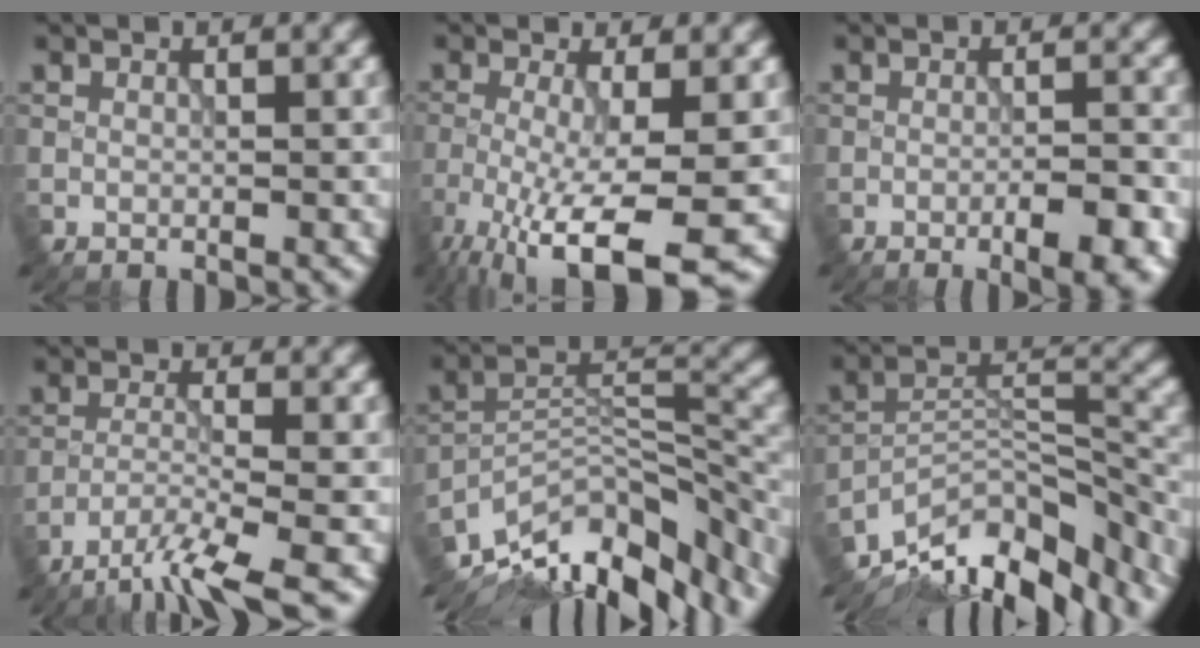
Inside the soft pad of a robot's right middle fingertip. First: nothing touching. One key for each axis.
{"total": 8.4, "fx": -4.2, "fy": 1.6, "fz": 7.1, "tx": -0.134, "ty": -0.017, "tz": -0.076}
{"total": 4.7, "fx": -2.4, "fy": 1.0, "fz": 3.9, "tx": -0.053, "ty": 0.007, "tz": -0.028}
{"total": 5.5, "fx": -4.1, "fy": 0.6, "fz": 3.6, "tx": -0.058, "ty": -0.006, "tz": -0.083}
{"total": 13.2, "fx": -10.3, "fy": 4.3, "fz": 7.0, "tx": -0.134, "ty": 0.006, "tz": -0.163}
{"total": 13.2, "fx": -11.1, "fy": 4.2, "fz": 5.9, "tx": -0.109, "ty": 0.015, "tz": -0.174}